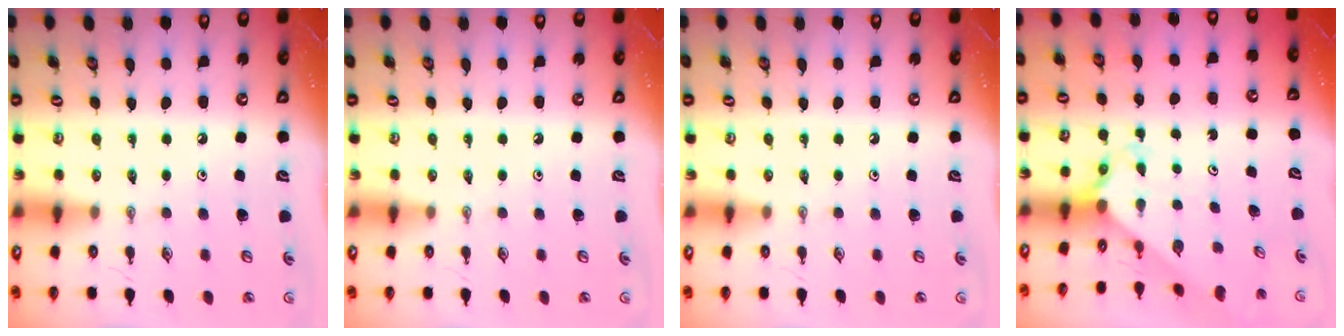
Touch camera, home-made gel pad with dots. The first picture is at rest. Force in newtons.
{"total": 0.0}
{"total": 0.0}
{"total": 2.4, "press": 2.3, "slide": 0.3}